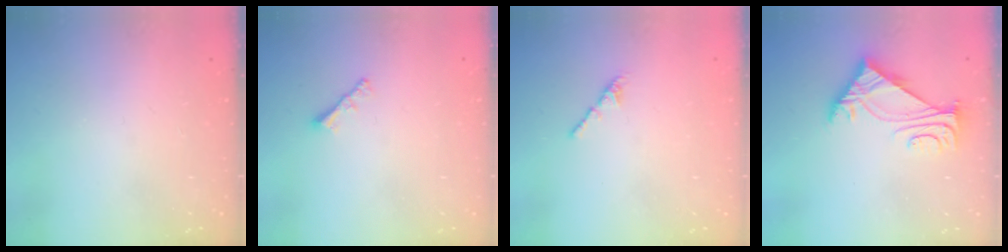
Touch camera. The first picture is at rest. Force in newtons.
{"total": 2.0, "press": 2.0, "slide": 0.5}
{"total": 2.4, "press": 2.3, "slide": 0.8}
{"total": 5.6, "press": 5.5, "slide": 1.2}